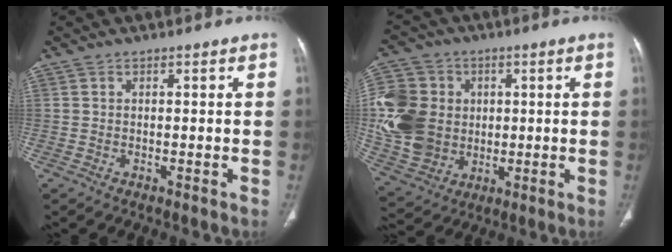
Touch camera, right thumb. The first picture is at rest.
{"total": 16.7, "force": [0.4, 13.9, 9.3], "torque": [-0.185, 0.006, 0.019]}